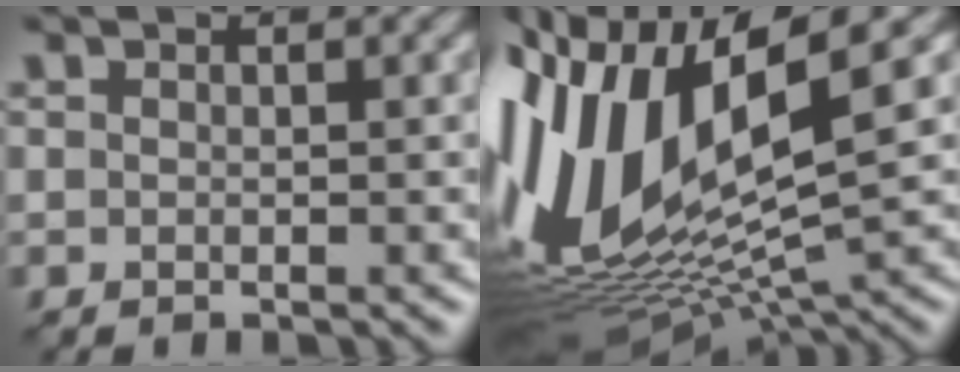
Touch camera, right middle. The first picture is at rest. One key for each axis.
{"total": 15.0, "fx": 1.8, "fy": 5.6, "fz": 13.8, "tx": -0.306, "ty": 0.001, "tz": 0.053}